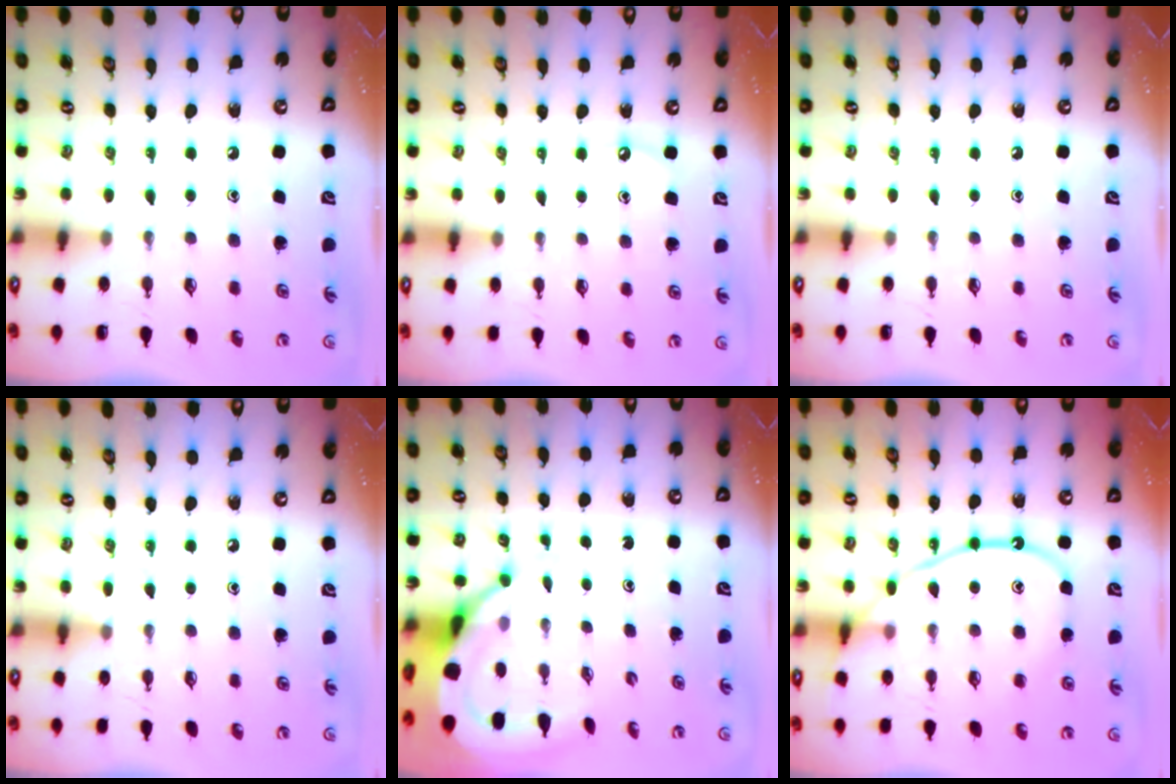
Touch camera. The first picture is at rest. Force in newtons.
{"total": 3.9, "press": 3.8, "slide": 0.6}
{"total": 0.0}
{"total": 5.0, "press": 5.0, "slide": 0.7}
{"total": 6.5, "press": 6.5, "slide": 0.7}
{"total": 12.4, "press": 12.4, "slide": 1.2}